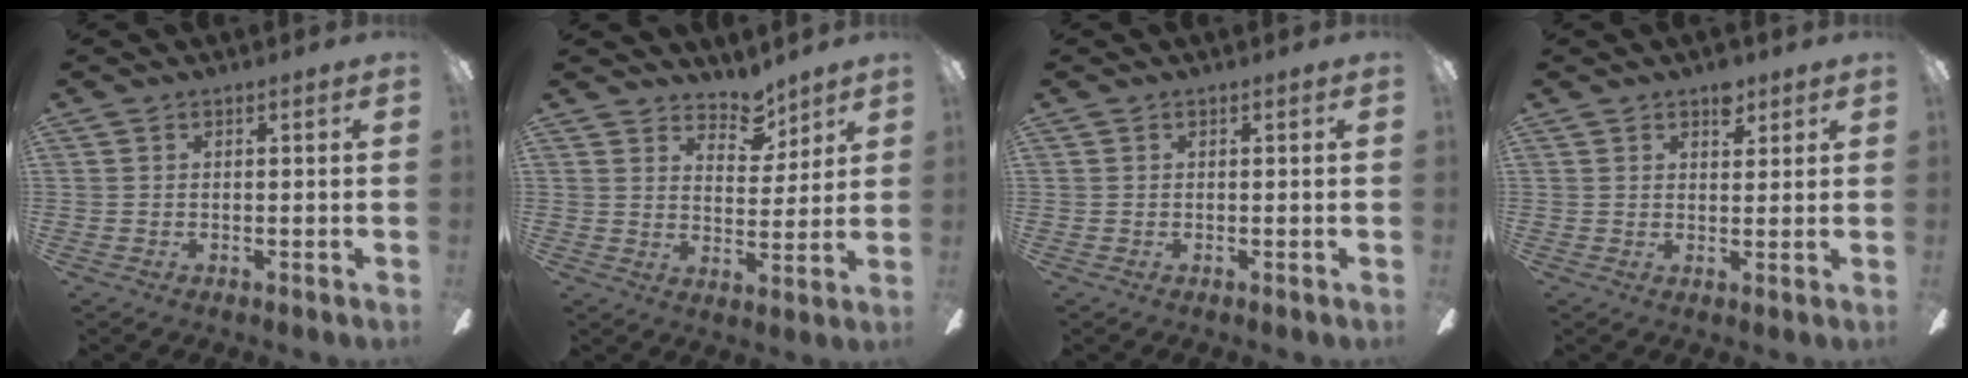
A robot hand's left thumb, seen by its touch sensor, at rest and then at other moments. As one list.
[{"total": 7.3, "force": [6.0, 3.3, 2.4], "torque": [-0.027, -0.035, 0.106]}, {"total": 0.0}, {"total": 4.6, "force": [3.0, 2.6, 2.4], "torque": [-0.013, -0.013, 0.047]}]